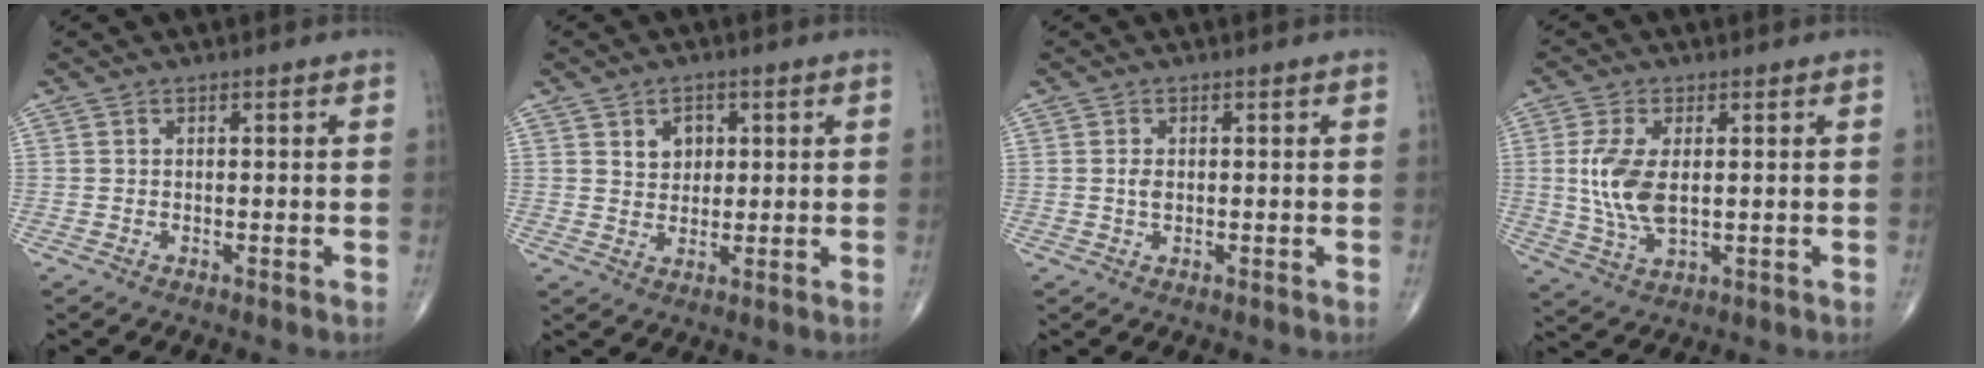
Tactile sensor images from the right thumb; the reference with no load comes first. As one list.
[{"total": 4.3, "force": [1.6, 3.4, 2.3], "torque": [-0.014, -0.008, 0.026]}, {"total": 1.5, "force": [0.0, 0.9, 1.2], "torque": [-0.022, -0.001, 0.000]}, {"total": 9.3, "force": [0.7, 4.7, 8.0], "torque": [-0.176, -0.009, 0.021]}]